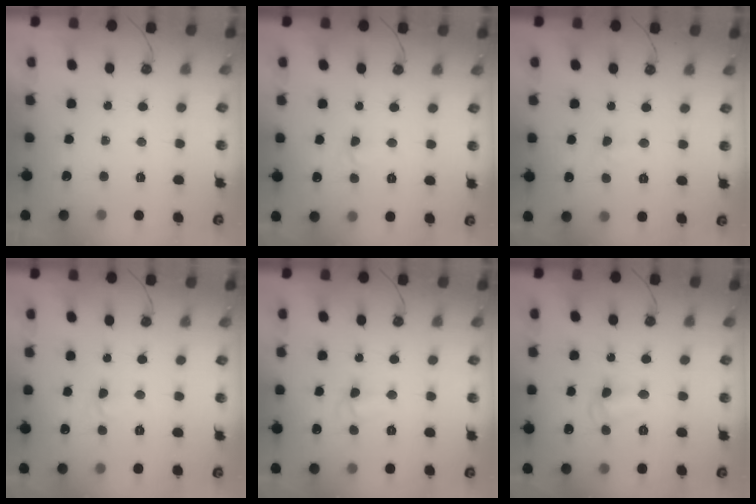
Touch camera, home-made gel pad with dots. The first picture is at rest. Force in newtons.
{"total": 3.6, "press": 3.6, "slide": 0.4}
{"total": 2.9, "press": 2.9, "slide": 0.4}
{"total": 3.6, "press": 3.6, "slide": 0.4}
{"total": 4.5, "press": 4.5, "slide": 0.6}
{"total": 5.1, "press": 5.0, "slide": 0.3}